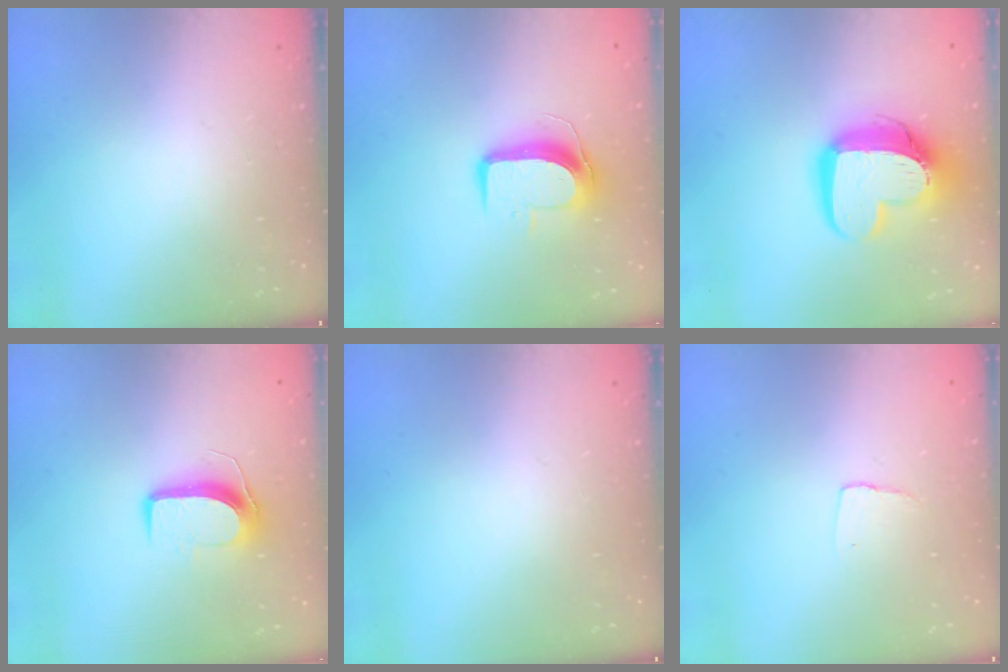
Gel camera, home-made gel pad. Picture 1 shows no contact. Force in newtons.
{"total": 10.6, "press": 10.6, "slide": 0.8}
{"total": 14.9, "press": 14.8, "slide": 1.4}
{"total": 8.9, "press": 8.9, "slide": 0.5}
{"total": 0.0}
{"total": 3.6, "press": 3.6, "slide": 0.4}